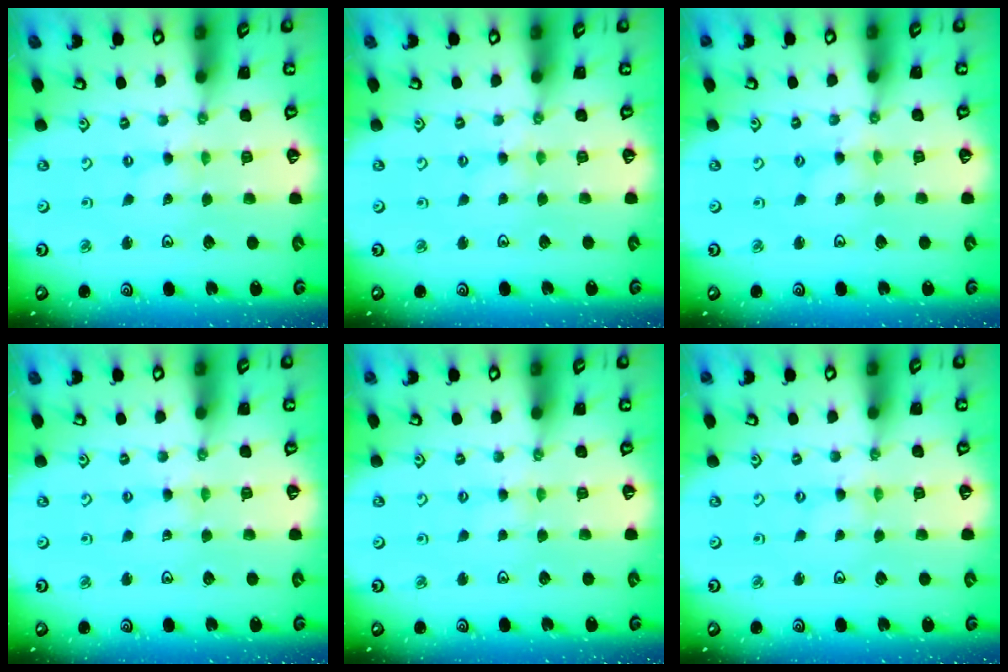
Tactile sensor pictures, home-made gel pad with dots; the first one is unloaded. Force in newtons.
{"total": 2.6, "press": 2.6, "slide": 0.4}
{"total": 0.8, "press": 0.7, "slide": 0.3}
{"total": 2.0, "press": 2.0, "slide": 0.3}
{"total": 1.8, "press": 1.7, "slide": 0.3}
{"total": 0.0}